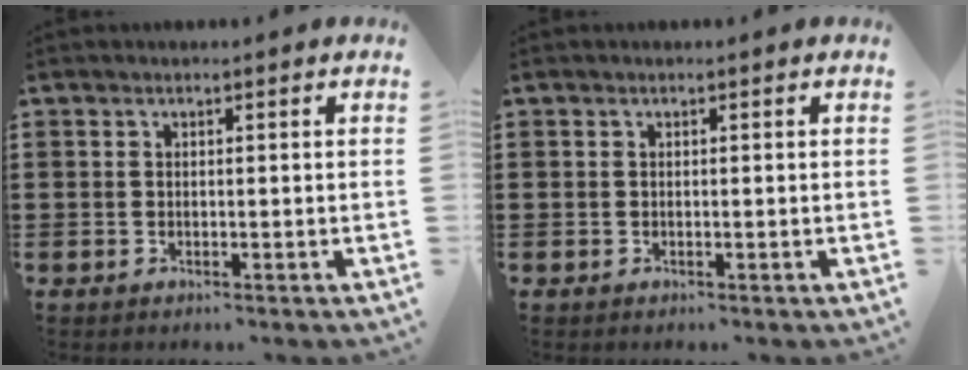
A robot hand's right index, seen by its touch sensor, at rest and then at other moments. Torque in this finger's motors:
{"motor_torque": [-0.02, 0.35, 0.00, 0.00]}